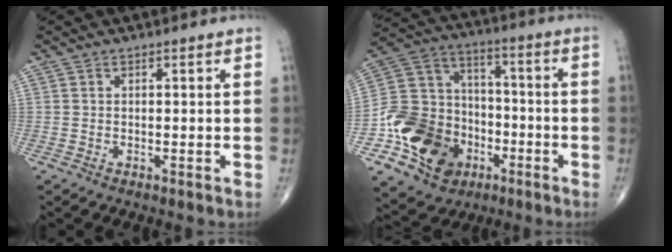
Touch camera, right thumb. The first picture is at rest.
{"total": 19.5, "force": [-7.5, 15.4, 9.4], "torque": [-0.150, 0.070, -0.126]}